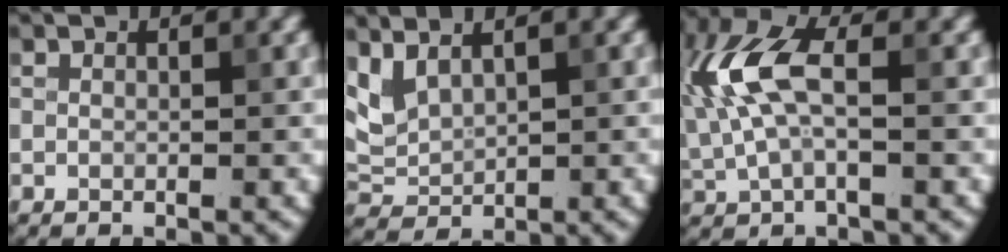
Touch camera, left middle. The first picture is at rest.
{"total": 2.8, "force": [1.9, 1.3, 1.6], "torque": [-0.045, 0.001, 0.046]}
{"total": 7.0, "force": [1.1, 3.3, 6.0], "torque": [-0.144, 0.013, 0.012]}